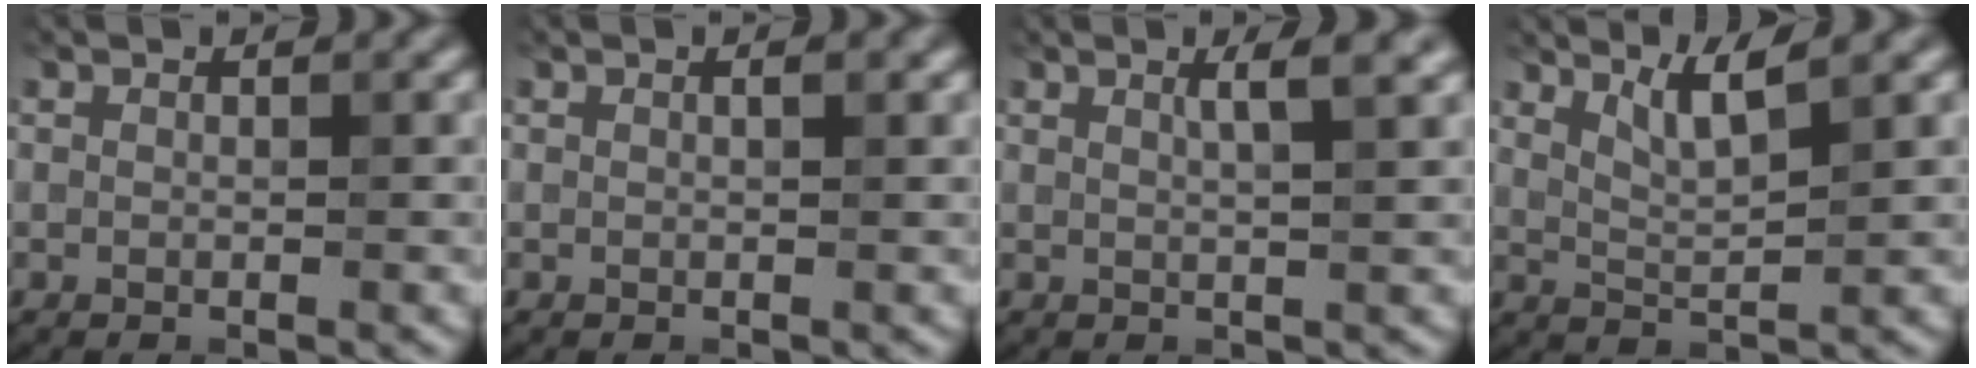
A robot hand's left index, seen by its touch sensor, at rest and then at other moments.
{"total": 0.7, "force": [0.2, 0.2, 0.7], "torque": [-0.014, 0.000, 0.000]}
{"total": 2.4, "force": [0.9, 0.6, 2.1], "torque": [-0.026, 0.006, 0.010]}
{"total": 2.8, "force": [1.8, 0.5, 2.1], "torque": [-0.040, -0.005, 0.041]}